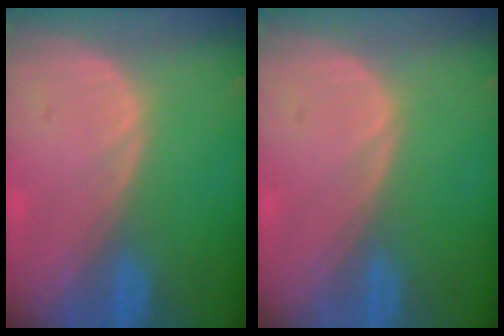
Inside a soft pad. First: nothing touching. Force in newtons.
{"total": 0.5, "press": 0.0, "slide": 0.5}